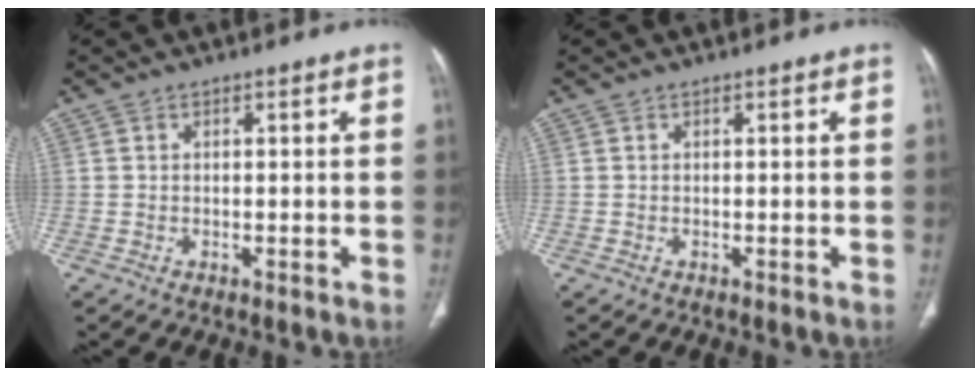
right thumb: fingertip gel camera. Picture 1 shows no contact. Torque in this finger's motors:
{"motor_torque": [-0.06, -0.11, 0.53, -0.23, -0.03]}